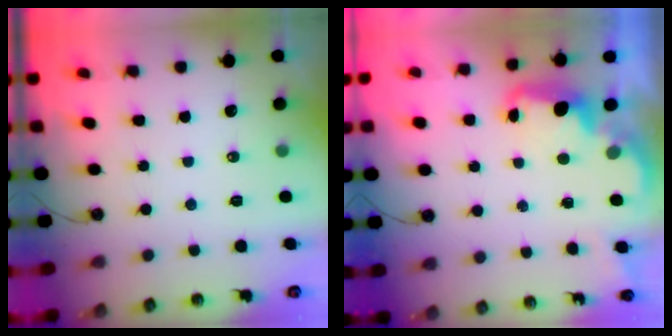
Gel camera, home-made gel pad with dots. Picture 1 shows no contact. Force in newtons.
{"total": 2.7, "press": 2.6, "slide": 0.7}